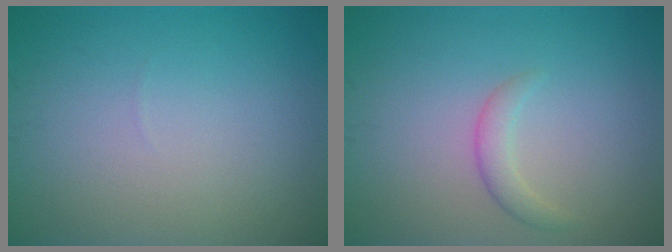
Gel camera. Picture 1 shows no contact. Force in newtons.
{"total": 1.6, "press": 1.6, "slide": 0.1}